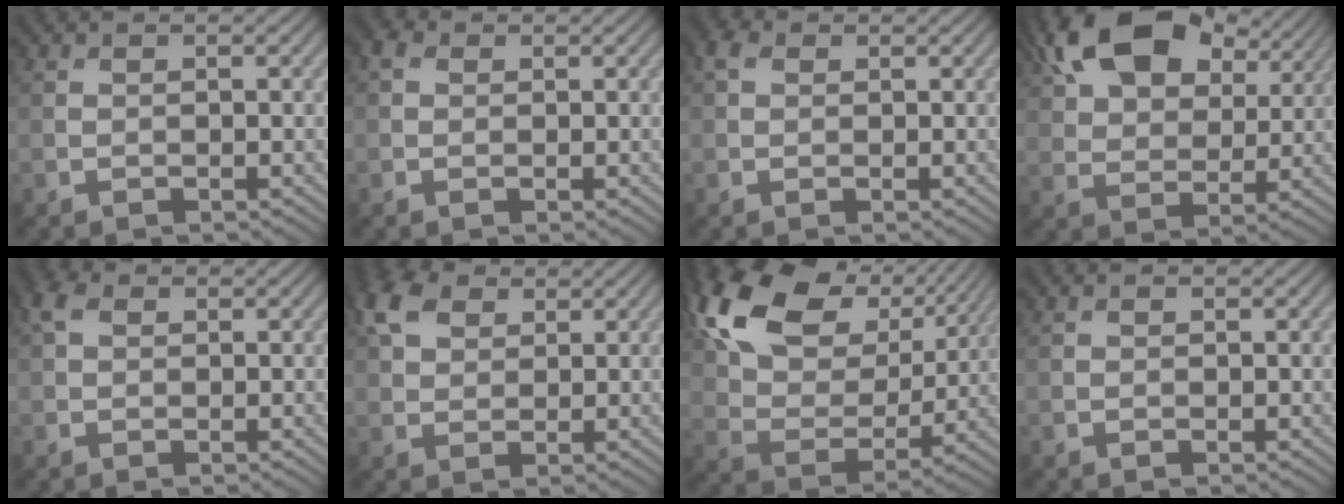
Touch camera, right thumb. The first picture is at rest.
{"total": 1.6, "force": [0.4, 1.5, 0.7], "torque": [-0.012, 0.000, 0.003]}
{"total": 2.2, "force": [0.8, 1.8, 1.1], "torque": [-0.018, 0.001, 0.010]}
{"total": 17.0, "force": [9.8, 9.0, 10.6], "torque": [-0.215, 0.029, 0.161]}
{"total": 3.0, "force": [1.1, 2.2, 1.7], "torque": [-0.036, 0.003, 0.016]}
{"total": 6.3, "force": [3.6, 4.2, 3.1], "torque": [-0.079, 0.013, 0.071]}
{"total": 16.3, "force": [8.4, 9.8, 9.9], "torque": [-0.215, 0.015, 0.154]}
{"total": 0.7, "force": [0.6, 0.3, 0.2], "torque": [-0.004, 0.000, 0.012]}